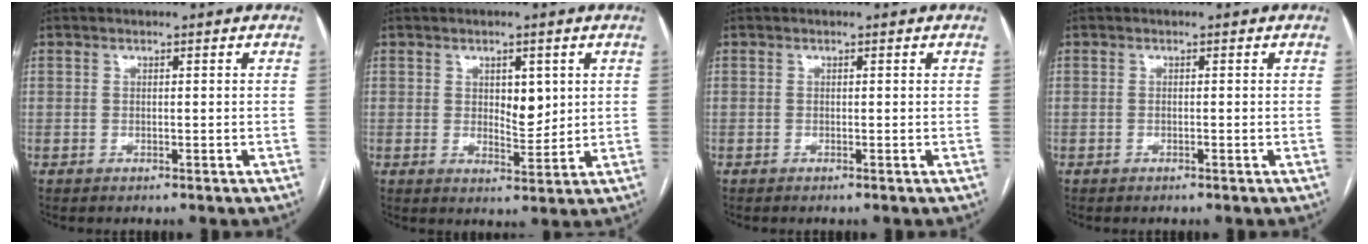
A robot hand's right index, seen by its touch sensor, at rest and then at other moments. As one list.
[{"total": 4.5, "force": [1.2, 2.1, 3.8], "torque": [-0.055, -0.006, 0.022]}, {"total": 0.0}, {"total": 0.0}]